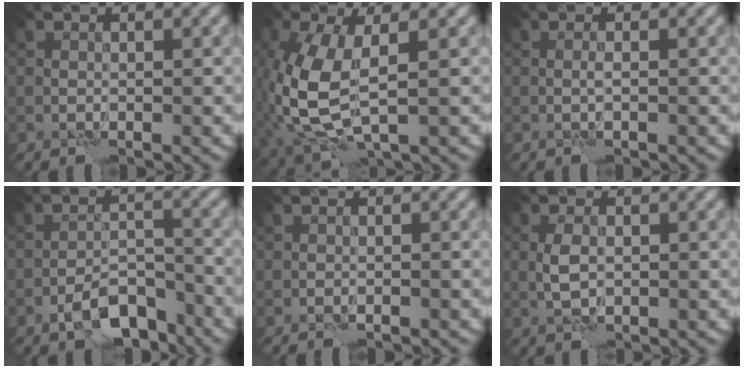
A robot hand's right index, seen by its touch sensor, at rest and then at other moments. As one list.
[{"total": 8.4, "force": [-0.5, 4.1, 7.3], "torque": [-0.193, -0.007, -0.008]}, {"total": 0.7, "force": [-0.2, -0.1, 0.7], "torque": [-0.014, 0.003, -0.007]}, {"total": 5.5, "force": [-3.8, 2.1, 3.5], "torque": [-0.052, 0.005, -0.067]}, {"total": 0.7, "force": [-0.6, 0.1, 0.3], "torque": [-0.002, 0.001, -0.012]}, {"total": 1.9, "force": [-0.1, 1.1, 1.6], "torque": [-0.039, 0.000, -0.004]}]